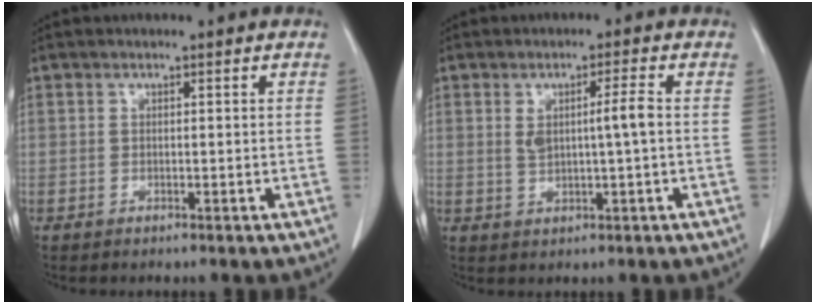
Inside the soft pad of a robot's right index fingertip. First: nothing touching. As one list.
[{"total": 4.3, "force": [0.5, 0.1, 4.2], "torque": [-0.075, 0.001, 0.013]}]